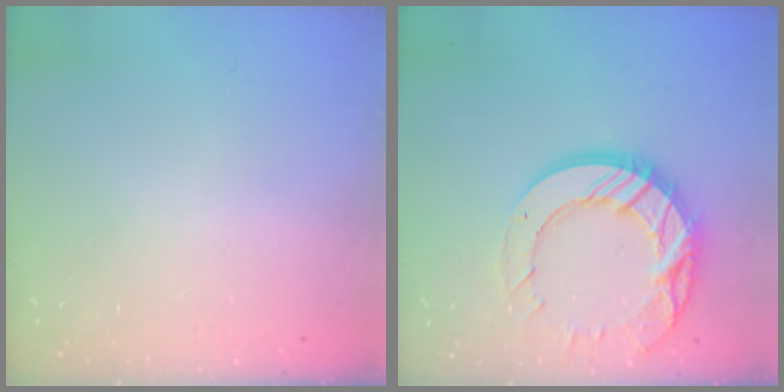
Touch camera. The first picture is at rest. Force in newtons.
{"total": 18.4, "press": 18.3, "slide": 1.9}